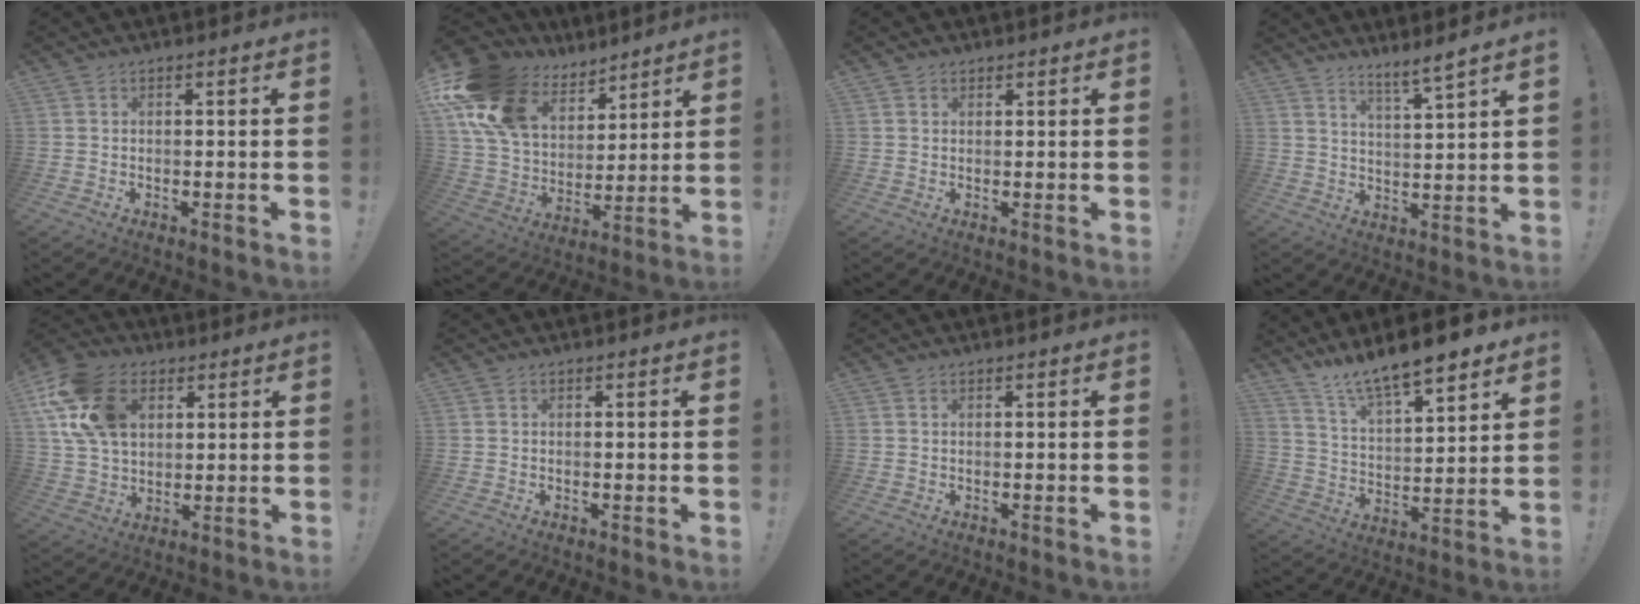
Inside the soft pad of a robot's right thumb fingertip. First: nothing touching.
{"total": 18.5, "force": [10.5, 12.4, 8.9], "torque": [-0.174, -0.050, 0.208]}
{"total": 1.3, "force": [0.9, 0.9, 0.3], "torque": [-0.001, -0.001, 0.016]}
{"total": 5.6, "force": [4.8, -0.6, 2.9], "torque": [-0.048, -0.042, 0.079]}
{"total": 18.3, "force": [6.7, 13.0, 10.9], "torque": [-0.204, -0.018, 0.130]}
{"total": 0.0}
{"total": 0.0}
{"total": 11.7, "force": [10.5, 2.0, 4.6], "torque": [-0.091, -0.090, 0.186]}